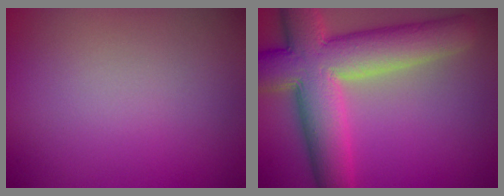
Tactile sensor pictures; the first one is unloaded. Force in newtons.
{"total": 11.4, "press": 11.3, "slide": 0.8}